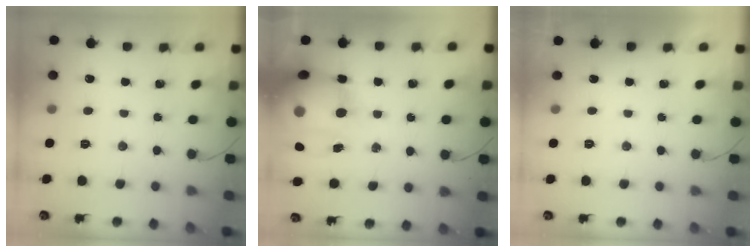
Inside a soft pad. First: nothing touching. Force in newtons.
{"total": 24.0, "press": 23.4, "slide": 5.4}
{"total": 0.0}